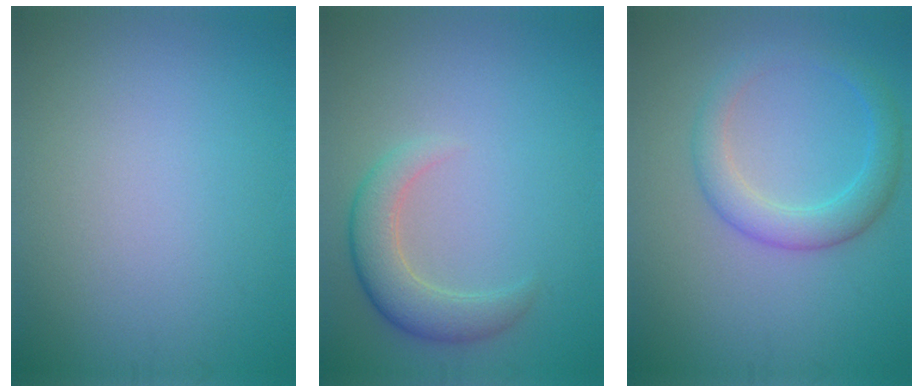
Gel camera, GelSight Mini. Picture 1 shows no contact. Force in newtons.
{"total": 3.6, "press": 3.6, "slide": 0.5}
{"total": 2.6, "press": 2.6, "slide": 0.2}